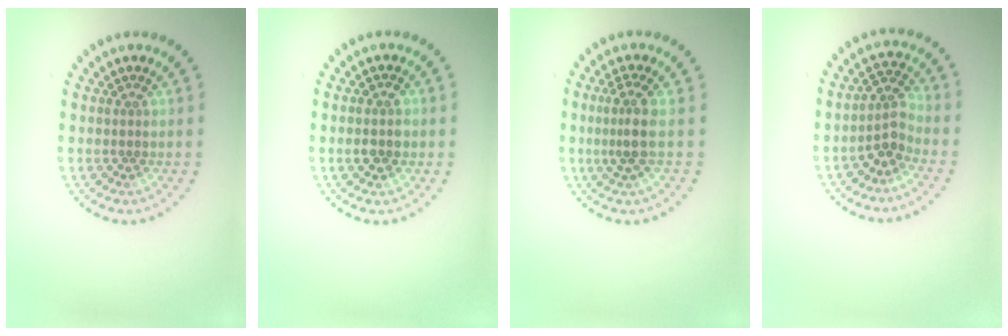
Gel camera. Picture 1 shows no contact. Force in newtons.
{"total": 1.8, "press": 1.8, "slide": 0.2}
{"total": 2.6, "press": 2.0, "slide": 1.6}
{"total": 2.7, "press": 2.1, "slide": 1.7}